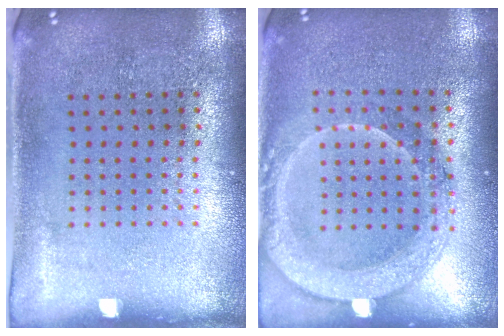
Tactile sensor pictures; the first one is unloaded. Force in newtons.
{"total": 2.0, "press": 1.9, "slide": 0.8}